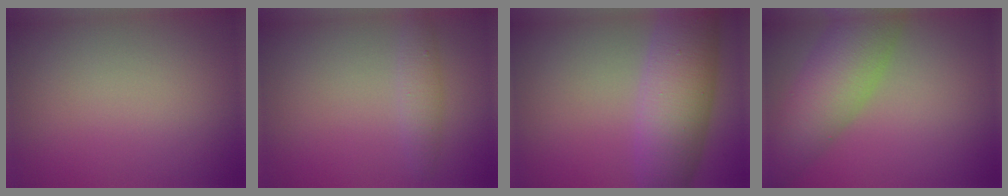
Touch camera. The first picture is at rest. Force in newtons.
{"total": 1.6, "press": 1.6, "slide": 0.0}
{"total": 7.4, "press": 7.4, "slide": 0.2}
{"total": 7.0, "press": 7.0, "slide": 0.3}